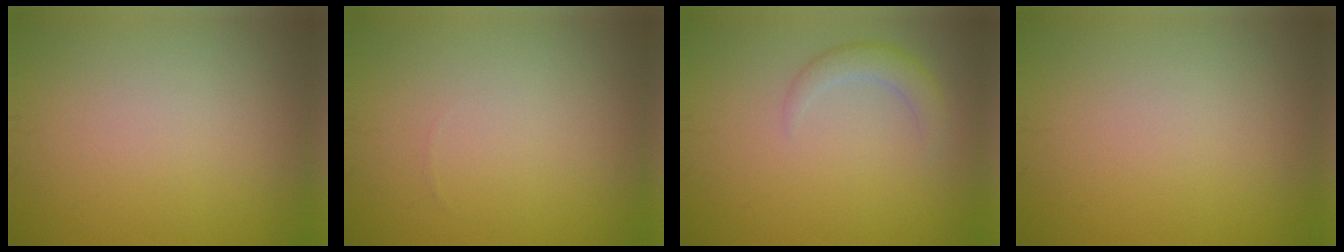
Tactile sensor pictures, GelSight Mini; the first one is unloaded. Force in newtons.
{"total": 0.0}
{"total": 2.2, "press": 2.2, "slide": 0.1}
{"total": 0.0}